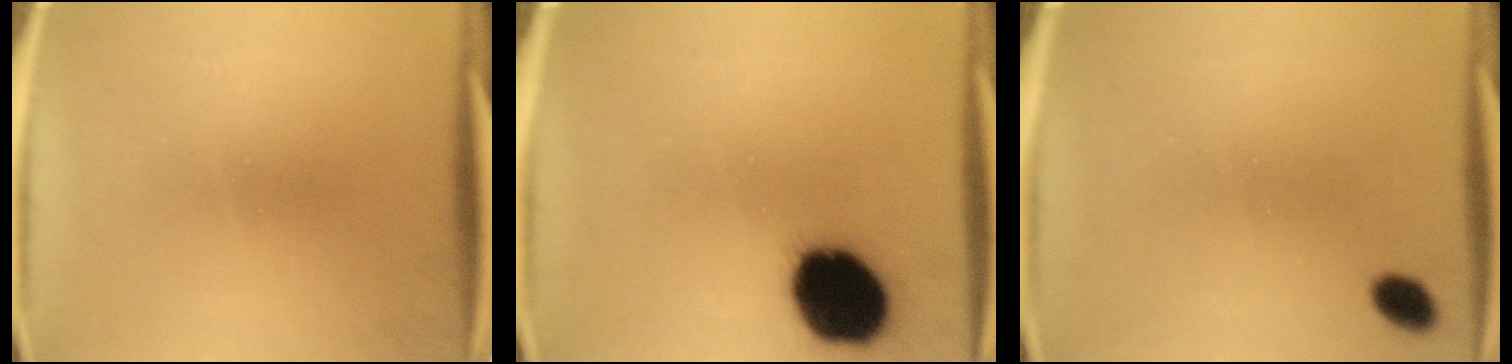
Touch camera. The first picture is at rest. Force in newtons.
{"total": 19.4}
{"total": 3.2}